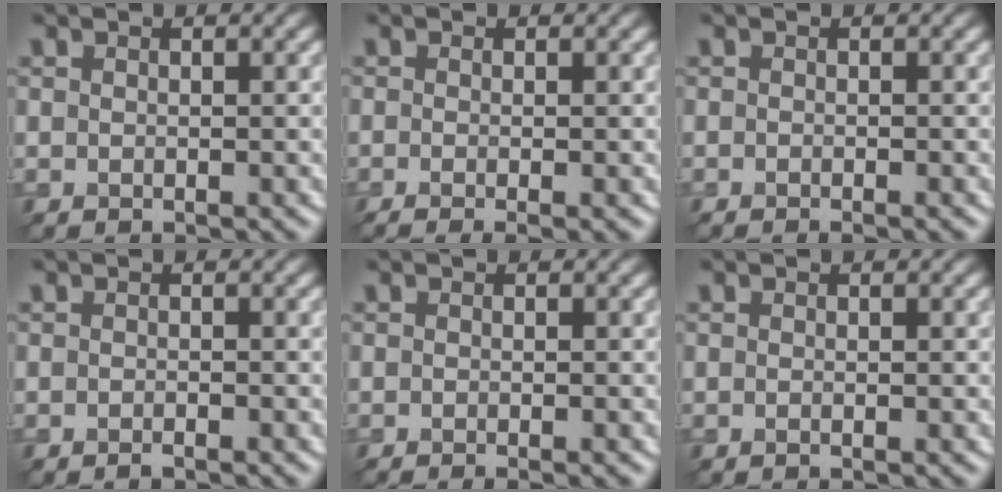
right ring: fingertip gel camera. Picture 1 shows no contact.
{"total": 3.5, "force": [-0.7, 1.5, 3.1], "torque": [-0.032, -0.009, -0.011]}
{"total": 1.4, "force": [-0.9, 0.4, 1.0], "torque": [-0.004, -0.006, -0.013]}
{"total": 0.8, "force": [-0.6, 0.1, 0.4], "torque": [-0.005, 0.000, -0.011]}
{"total": 1.8, "force": [-1.0, 0.6, 1.4], "torque": [-0.002, -0.007, -0.012]}
{"total": 0.5, "force": [-0.2, 0.2, 0.5], "torque": [-0.007, -0.007, -0.007]}